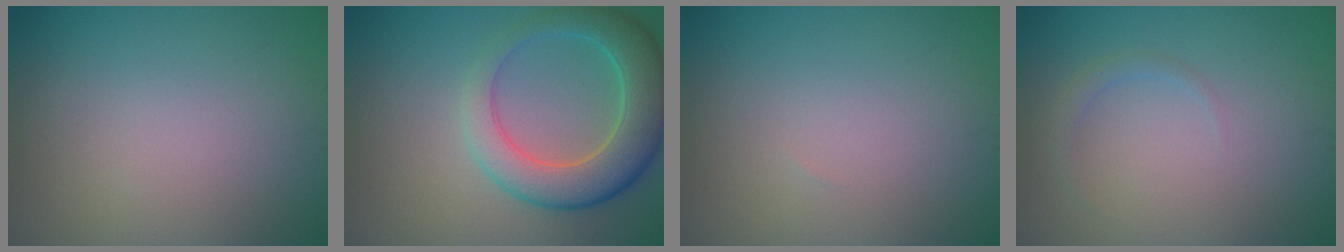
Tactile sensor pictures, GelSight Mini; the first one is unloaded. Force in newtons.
{"total": 6.8, "press": 6.8, "slide": 0.5}
{"total": 0.0}
{"total": 1.0, "press": 1.0, "slide": 0.1}